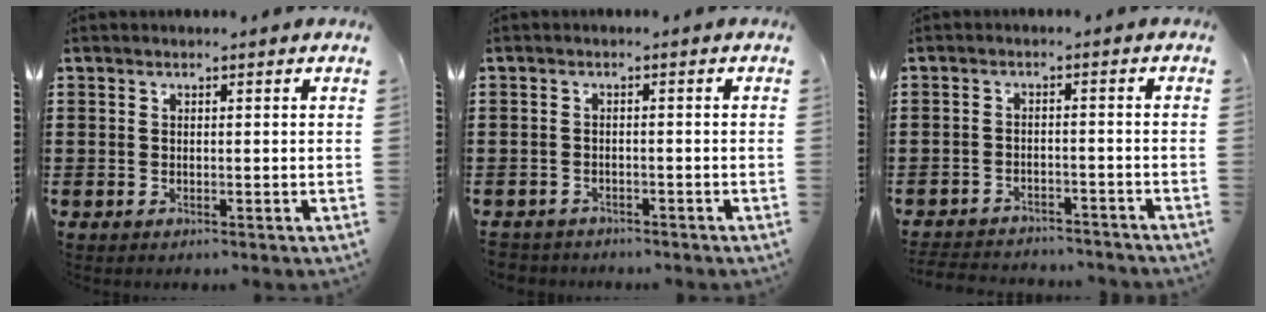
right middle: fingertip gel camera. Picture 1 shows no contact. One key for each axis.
{"total": 1.5, "fx": -1.5, "fy": 0.3, "fz": -0.2, "tx": -0.002, "ty": 0.000, "tz": -0.034}
{"total": 3.0, "fx": -3.0, "fy": 0.2, "fz": 0.0, "tx": -0.005, "ty": 0.000, "tz": -0.064}